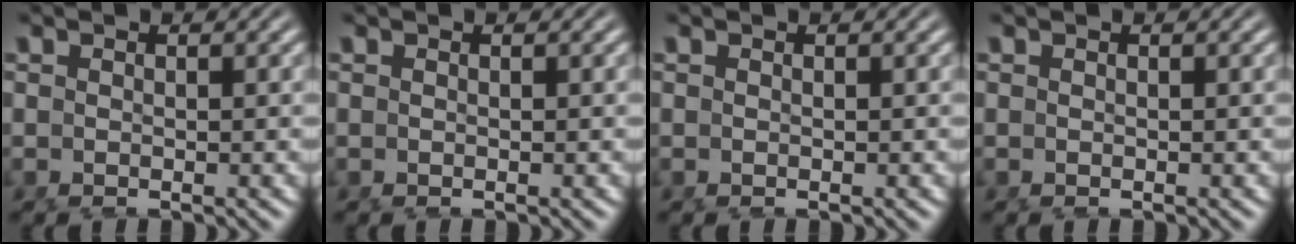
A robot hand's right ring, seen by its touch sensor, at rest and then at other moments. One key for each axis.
{"total": 0.0}
{"total": 0.0}
{"total": 0.0}